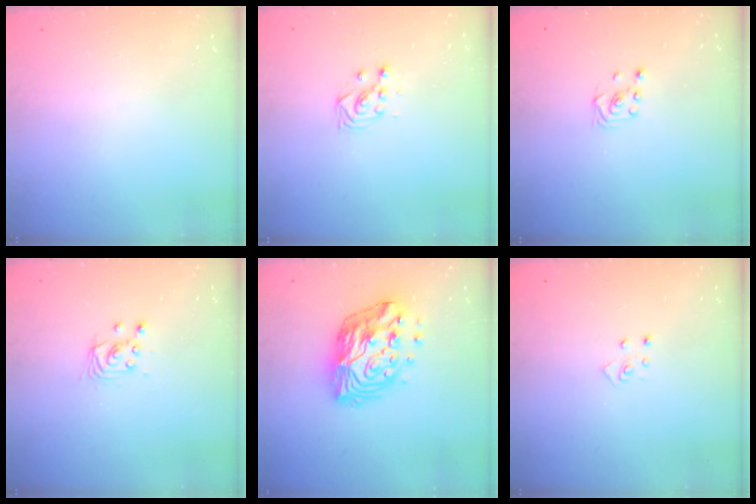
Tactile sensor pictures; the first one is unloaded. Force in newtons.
{"total": 2.9, "press": 2.9, "slide": 0.4}
{"total": 1.6, "press": 1.4, "slide": 0.9}
{"total": 2.8, "press": 2.8, "slide": 0.2}
{"total": 15.0, "press": 15.0, "slide": 1.5}
{"total": 4.2, "press": 4.2, "slide": 0.3}